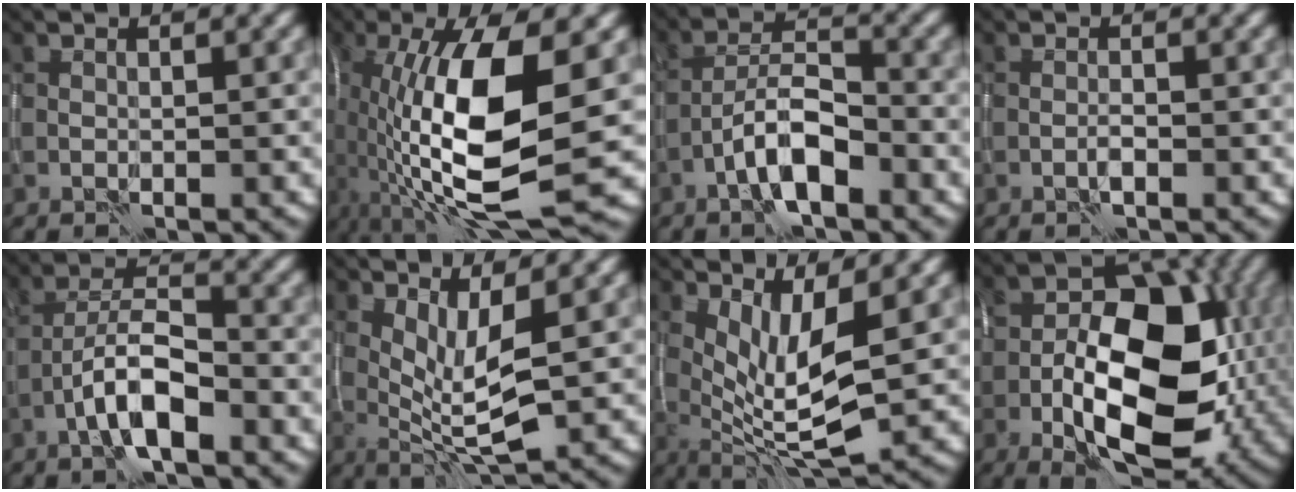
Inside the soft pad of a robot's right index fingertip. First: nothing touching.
{"total": 11.9, "force": [-0.9, 3.9, 11.2], "torque": [-0.220, -0.005, -0.015]}
{"total": 4.8, "force": [-2.6, 1.5, 3.8], "torque": [-0.063, 0.015, -0.053]}
{"total": 0.9, "force": [-0.5, 0.0, 0.7], "torque": [-0.015, 0.004, -0.011]}
{"total": 5.3, "force": [-2.6, 1.5, 4.3], "torque": [-0.076, 0.015, -0.053]}
{"total": 4.2, "force": [1.2, 0.9, 3.9], "torque": [-0.077, -0.013, 0.027]}
{"total": 5.9, "force": [1.4, 1.5, 5.5], "torque": [-0.103, -0.012, 0.031]}
{"total": 13.6, "force": [-2.8, 7.7, 10.8], "torque": [-0.172, -0.007, -0.062]}